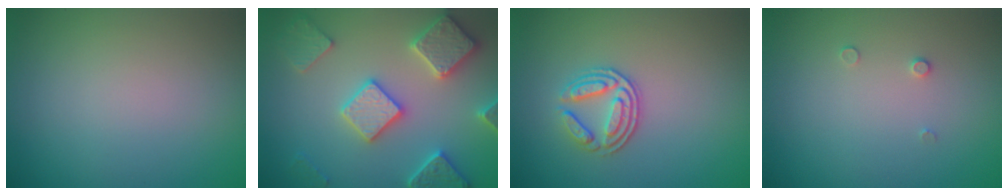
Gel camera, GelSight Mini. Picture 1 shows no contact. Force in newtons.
{"total": 5.5, "press": 5.4, "slide": 1.3}
{"total": 3.0, "press": 2.5, "slide": 1.6}
{"total": 0.6, "press": 0.6, "slide": 0.2}